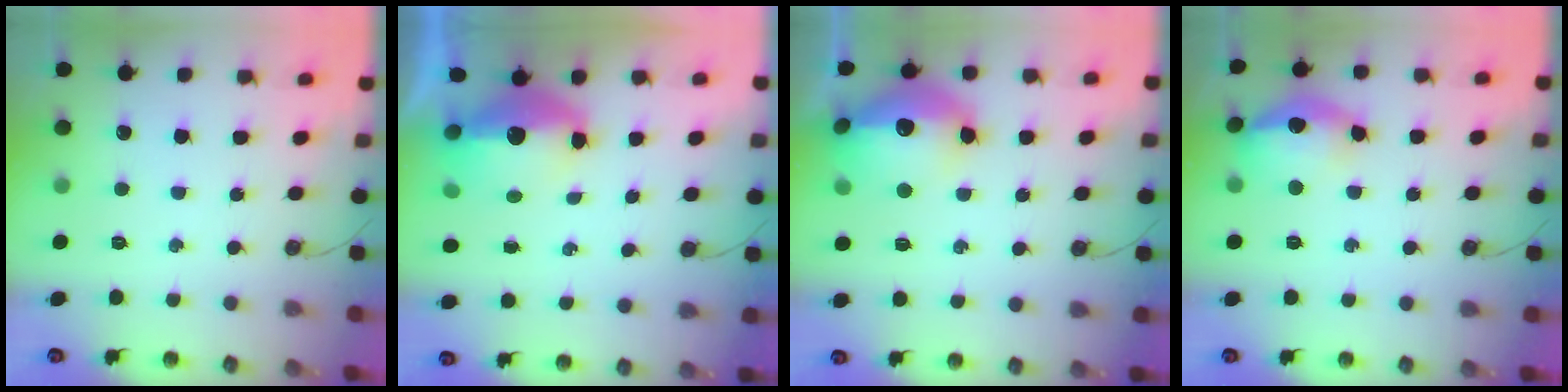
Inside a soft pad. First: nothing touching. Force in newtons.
{"total": 12.0, "press": 11.9, "slide": 1.3}
{"total": 18.4, "press": 18.4, "slide": 1.4}
{"total": 14.2, "press": 14.1, "slide": 1.7}